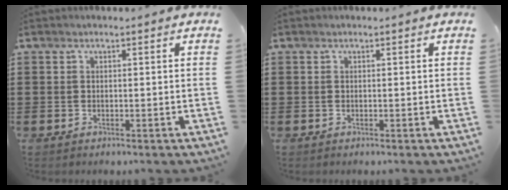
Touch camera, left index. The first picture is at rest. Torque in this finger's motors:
{"motor_torque": [-0.09, 0.01, 0.00, 0.00]}